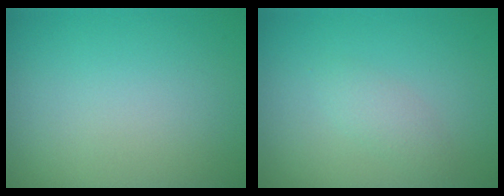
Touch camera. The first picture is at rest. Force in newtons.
{"total": 1.5, "press": 1.5, "slide": 0.1}